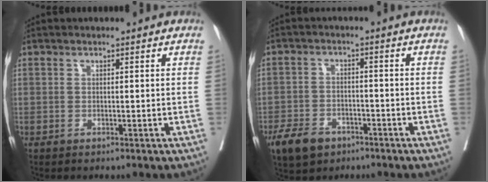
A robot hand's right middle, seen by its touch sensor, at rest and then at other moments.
{"total": 6.7, "force": [-4.3, 4.1, 3.1], "torque": [-0.062, -0.001, -0.071]}